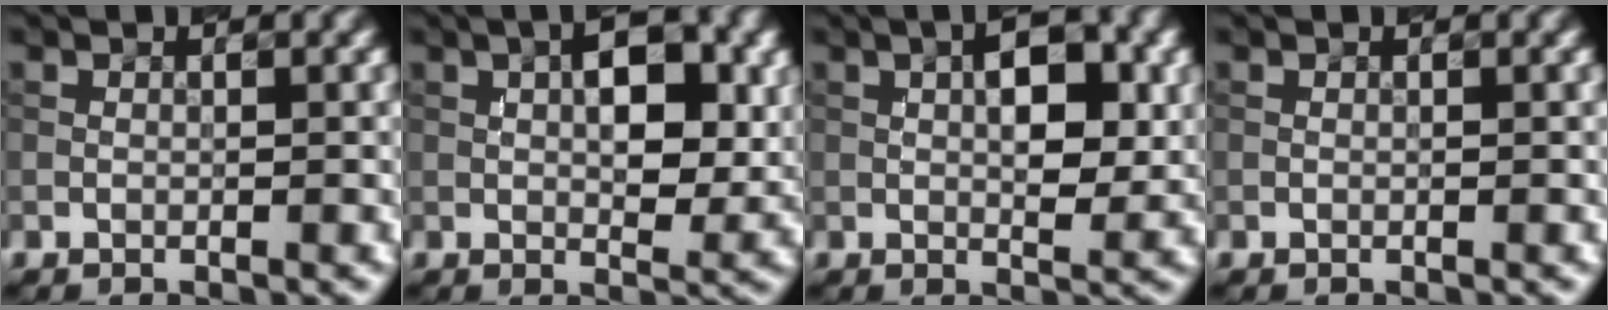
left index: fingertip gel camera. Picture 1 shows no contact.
{"total": 5.8, "force": [1.0, 2.6, 5.0], "torque": [-0.067, 0.003, 0.015]}
{"total": 5.1, "force": [0.9, 2.1, 4.6], "torque": [-0.067, 0.003, 0.012]}
{"total": 0.0}